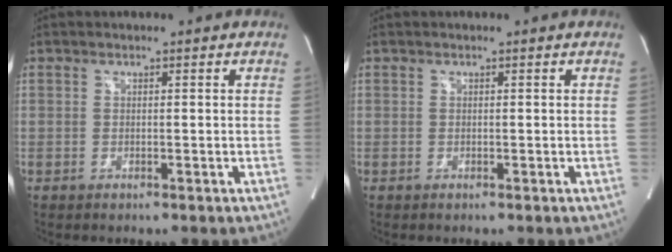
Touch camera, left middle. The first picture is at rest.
{"total": 0.0}